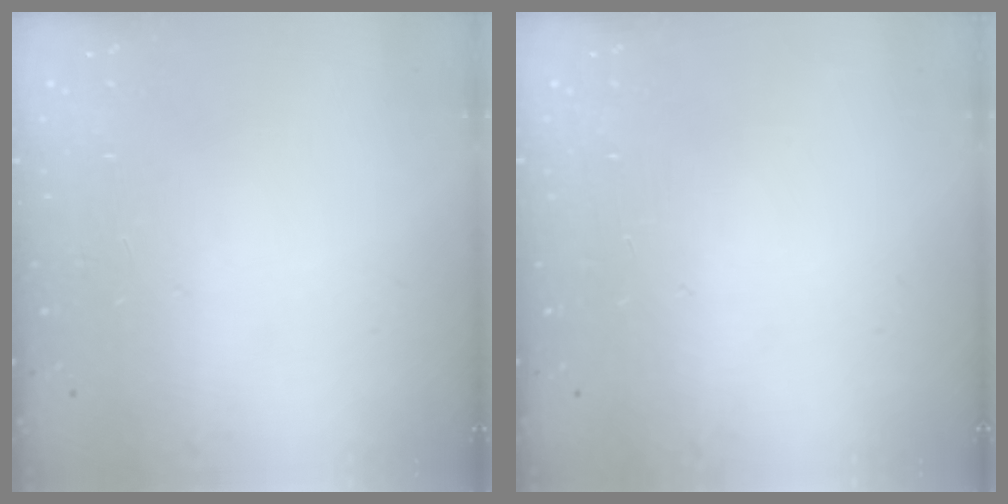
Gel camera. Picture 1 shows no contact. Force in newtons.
{"total": 0.0}